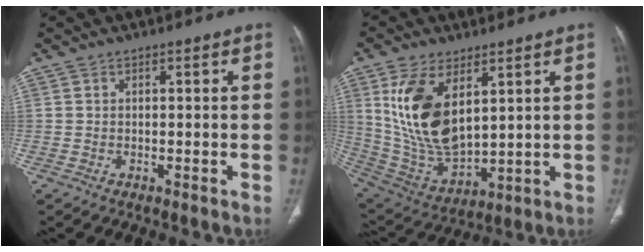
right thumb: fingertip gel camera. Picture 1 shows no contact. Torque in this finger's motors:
{"motor_torque": [0.66, 2.49, 1.93, 0.61, 0.63]}